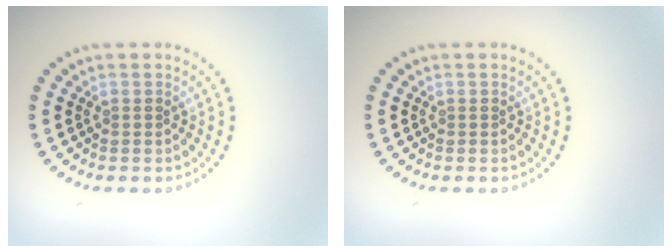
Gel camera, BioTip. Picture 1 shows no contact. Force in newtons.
{"total": 0.0}